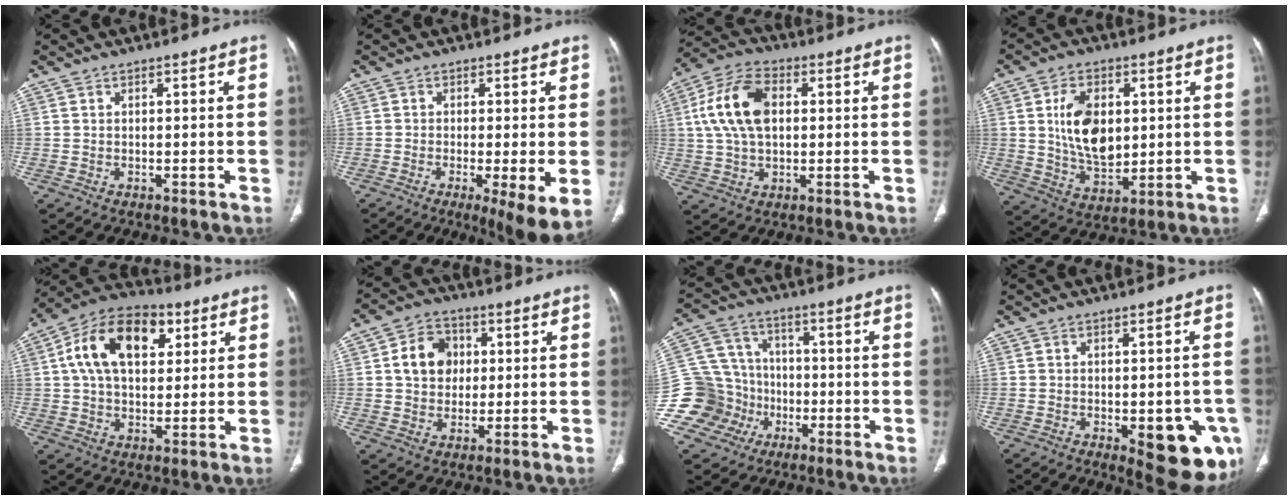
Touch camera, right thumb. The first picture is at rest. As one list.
[{"total": 8.0, "force": [-2.4, 1.4, 7.5], "torque": [-0.122, -0.021, -0.038]}, {"total": 12.8, "force": [2.0, 7.8, 9.9], "torque": [-0.193, 0.019, 0.034]}, {"total": 12.4, "force": [2.1, 7.9, 9.3], "torque": [-0.137, -0.014, 0.047]}, {"total": 17.0, "force": [5.2, 10.6, 12.2], "torque": [-0.184, 0.009, 0.080]}, {"total": 9.1, "force": [1.5, 7.5, 4.8], "torque": [-0.052, 0.005, 0.021]}, {"total": 16.5, "force": [-5.4, 14.8, 4.8], "torque": [-0.088, 0.065, -0.086]}, {"total": 13.0, "force": [-4.6, 5.6, 10.8], "torque": [-0.106, 0.003, -0.041]}]